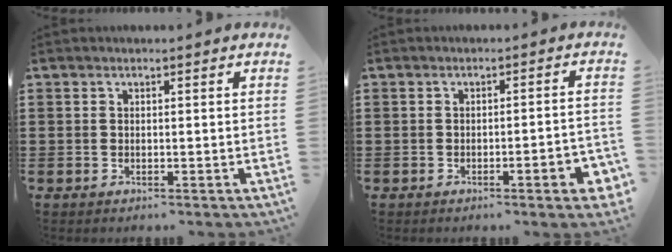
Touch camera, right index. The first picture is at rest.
{"total": 3.6, "force": [-1.9, 0.3, 3.1], "torque": [-0.048, -0.005, -0.030]}